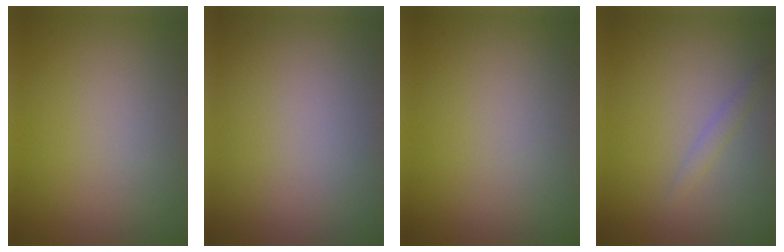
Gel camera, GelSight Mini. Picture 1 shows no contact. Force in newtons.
{"total": 0.0}
{"total": 0.0}
{"total": 1.0, "press": 1.0, "slide": 0.0}